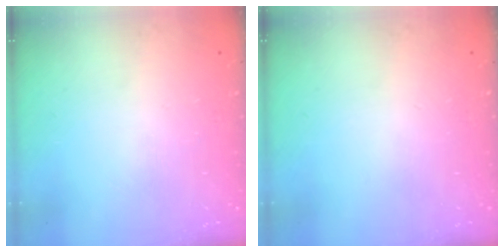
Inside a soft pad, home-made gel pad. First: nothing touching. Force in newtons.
{"total": 0.0}